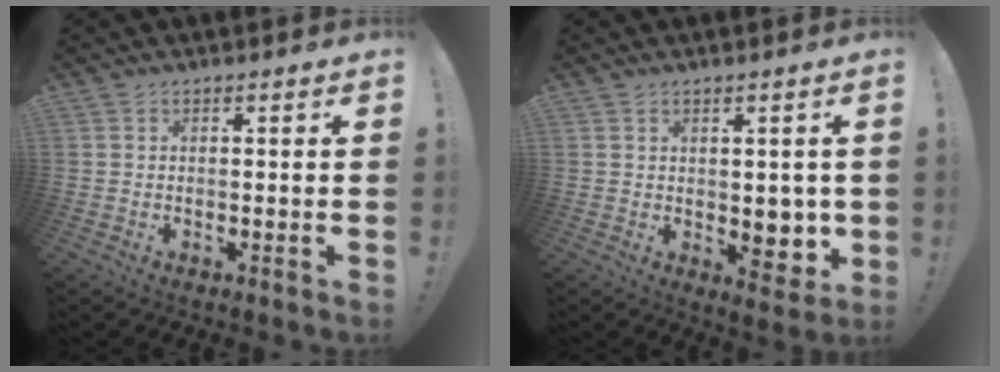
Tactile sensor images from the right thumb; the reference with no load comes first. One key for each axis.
{"total": 6.8, "fx": 0.4, "fy": 5.2, "fz": 4.4, "tx": -0.031, "ty": -0.012, "tz": 0.016}